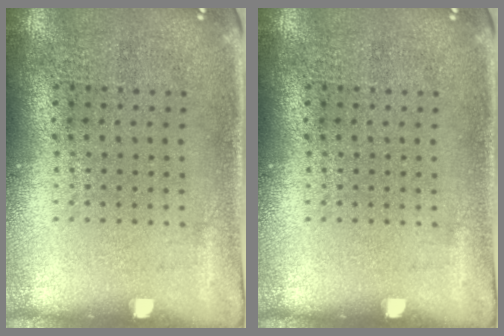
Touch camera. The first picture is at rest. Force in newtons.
{"total": 0.0}